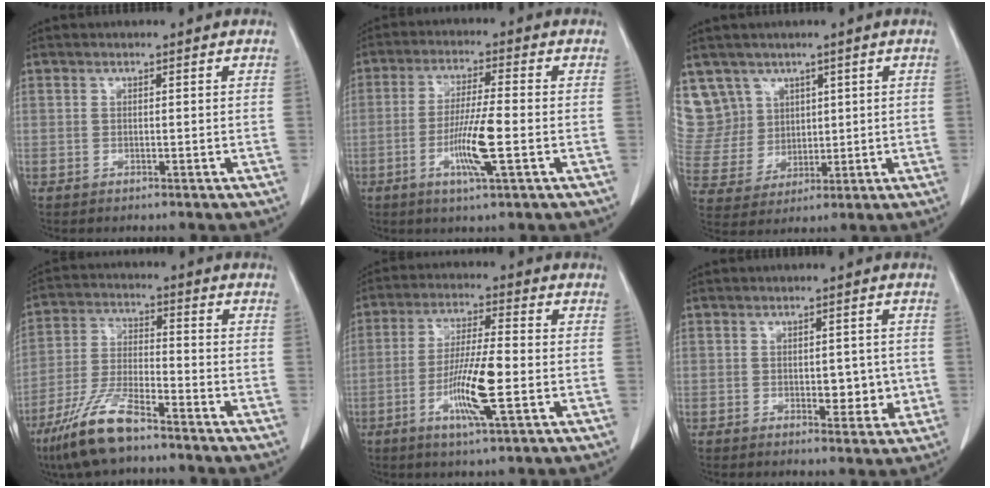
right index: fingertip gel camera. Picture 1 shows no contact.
{"total": 8.2, "force": [-2.4, 0.0, 7.8], "torque": [-0.149, -0.011, -0.047]}
{"total": 9.5, "force": [5.7, 7.5, 0.1], "torque": [-0.014, 0.030, 0.131]}
{"total": 10.7, "force": [-7.7, 2.2, 7.1], "torque": [-0.153, -0.020, -0.150]}
{"total": 10.1, "force": [-2.9, 0.6, 9.6], "torque": [-0.184, -0.012, -0.056]}
{"total": 4.4, "force": [-0.5, 2.4, 3.6], "torque": [-0.035, -0.001, 0.000]}